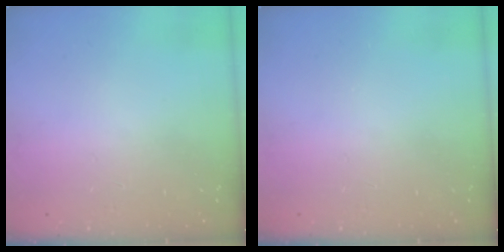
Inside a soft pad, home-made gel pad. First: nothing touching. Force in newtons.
{"total": 0.0}